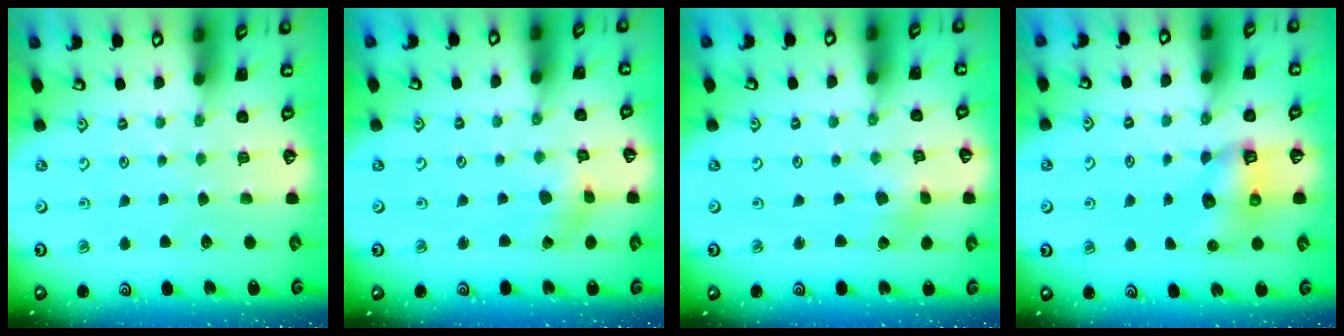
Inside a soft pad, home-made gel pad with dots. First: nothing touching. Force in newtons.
{"total": 1.6, "press": 1.5, "slide": 0.4}
{"total": 2.4, "press": 2.3, "slide": 0.6}
{"total": 6.3, "press": 6.3, "slide": 0.9}